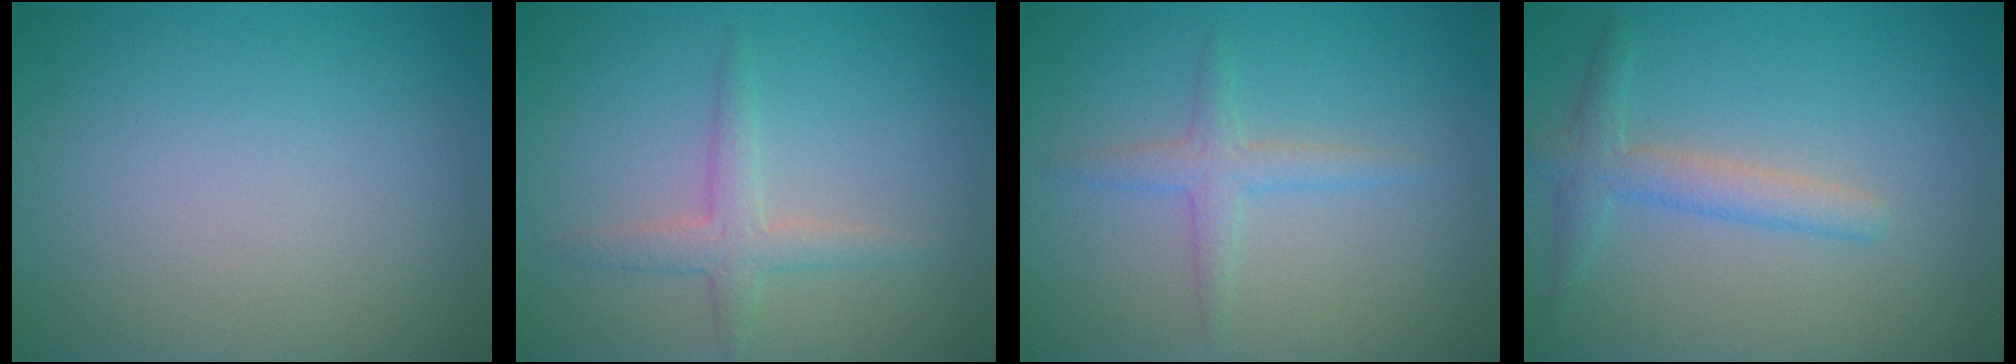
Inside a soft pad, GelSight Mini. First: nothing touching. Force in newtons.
{"total": 2.3, "press": 2.3, "slide": 0.1}
{"total": 1.9, "press": 1.9, "slide": 0.1}
{"total": 2.5, "press": 2.5, "slide": 0.1}